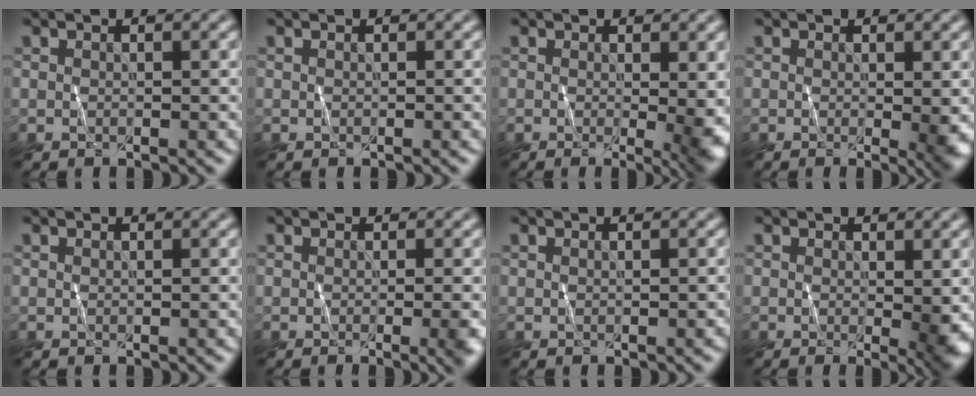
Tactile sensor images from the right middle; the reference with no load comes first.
{"total": 0.0}
{"total": 5.2, "force": [0.0, 1.8, 4.8], "torque": [-0.045, -0.009, 0.013]}
{"total": 2.3, "force": [-0.1, 0.4, 2.3], "torque": [-0.026, -0.003, 0.008]}
{"total": 0.0}
{"total": 2.8, "force": [-0.8, 0.9, 2.5], "torque": [-0.013, 0.004, -0.001]}
{"total": 0.0}
{"total": 2.9, "force": [0.0, 0.6, 2.8], "torque": [-0.036, -0.005, 0.009]}